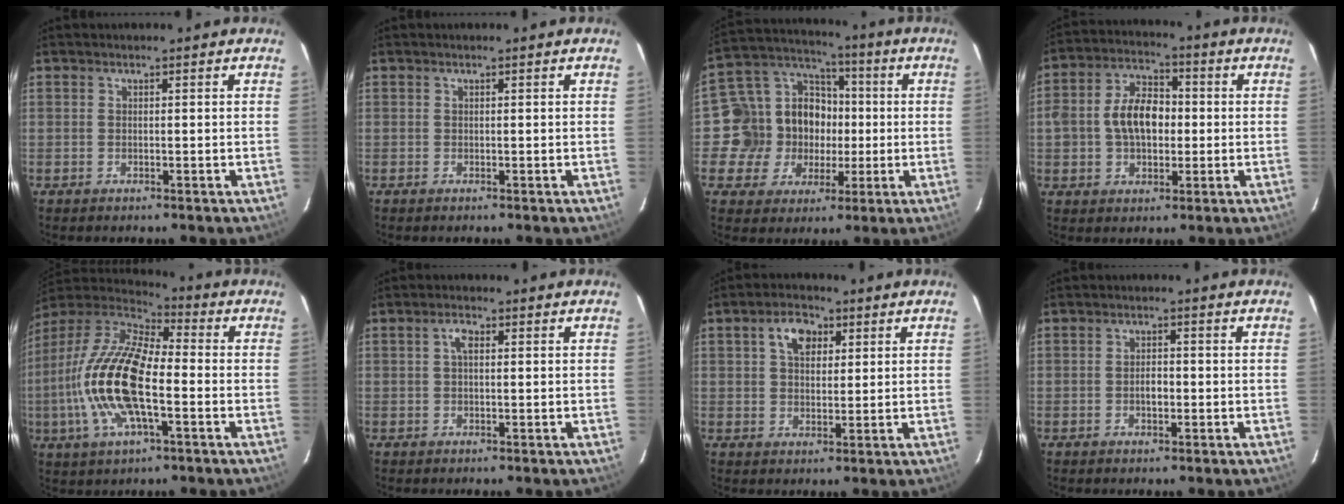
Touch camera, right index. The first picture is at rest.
{"total": 0.0}
{"total": 14.8, "force": [-1.3, 13.8, 5.3], "torque": [-0.131, 0.045, -0.018]}
{"total": 10.2, "force": [-0.3, 6.8, 7.6], "torque": [-0.150, 0.026, -0.004]}
{"total": 19.9, "force": [-3.9, 7.6, 18.0], "torque": [-0.372, -0.006, -0.086]}
{"total": 2.1, "force": [0.4, 1.0, 1.8], "torque": [-0.036, 0.008, 0.006]}
{"total": 5.8, "force": [2.2, 3.8, 3.8], "torque": [-0.062, 0.021, 0.040]}
{"total": 2.5, "force": [-0.6, 1.5, 2.0], "torque": [-0.036, 0.005, -0.010]}